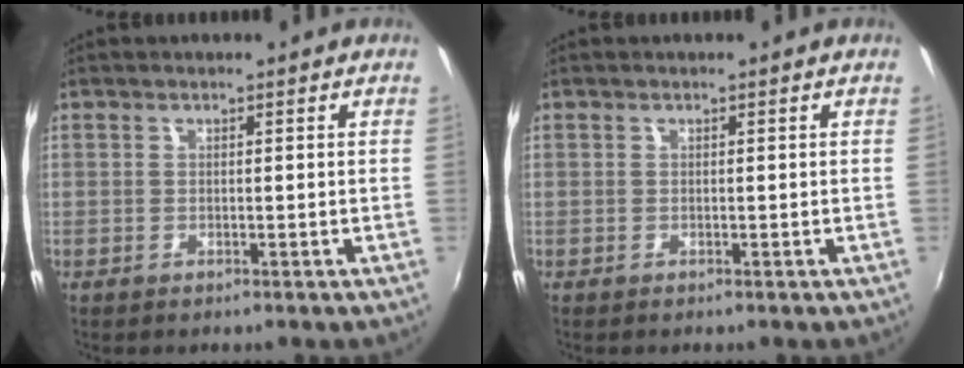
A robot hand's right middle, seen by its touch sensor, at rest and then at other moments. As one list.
[{"total": 0.0}]